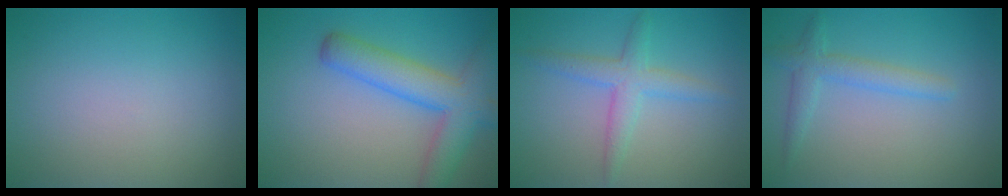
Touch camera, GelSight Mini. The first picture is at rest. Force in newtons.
{"total": 6.1, "press": 6.1, "slide": 0.4}
{"total": 2.9, "press": 2.9, "slide": 0.2}
{"total": 2.4, "press": 2.4, "slide": 0.2}